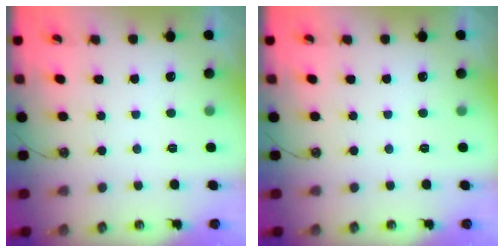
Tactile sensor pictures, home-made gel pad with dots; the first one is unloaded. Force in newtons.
{"total": 0.0}